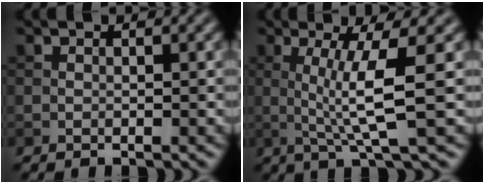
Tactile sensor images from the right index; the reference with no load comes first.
{"total": 5.5, "force": [0.5, 0.7, 5.4], "torque": [-0.098, -0.001, 0.011]}